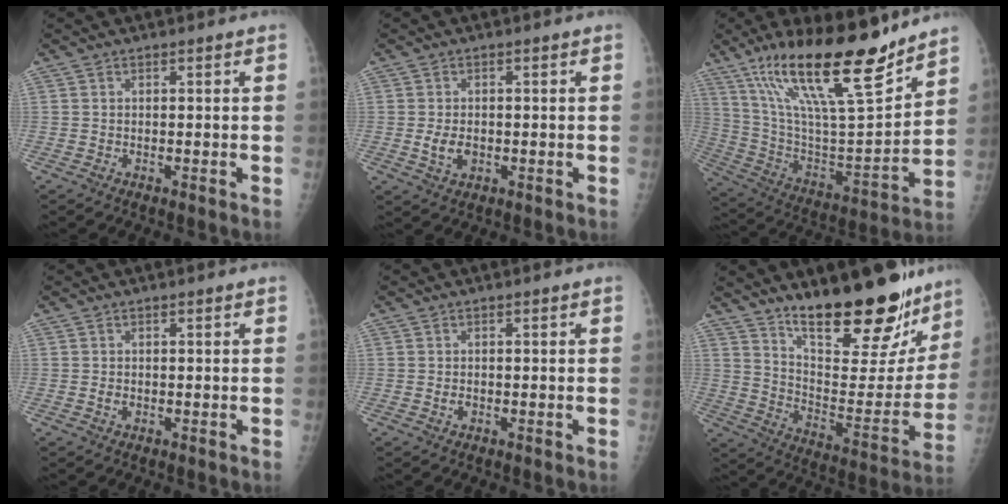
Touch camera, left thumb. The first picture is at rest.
{"total": 3.6, "force": [-0.6, 2.5, 2.6], "torque": [-0.044, -0.002, -0.005]}
{"total": 26.2, "force": [17.6, 6.1, 18.5], "torque": [-0.298, -0.067, 0.312]}
{"total": 1.1, "force": [-0.1, 0.8, 0.8], "torque": [-0.010, 0.000, -0.001]}
{"total": 1.1, "force": [-0.2, 0.8, 0.7], "torque": [-0.011, 0.000, -0.002]}
{"total": 25.3, "force": [18.7, 8.3, 14.8], "torque": [-0.171, -0.113, 0.283]}